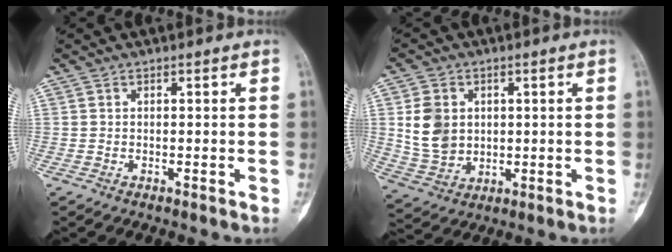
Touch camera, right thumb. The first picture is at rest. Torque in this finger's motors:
{"motor_torque": [0.72, 1.23, 0.88, 0.14, 0.07]}